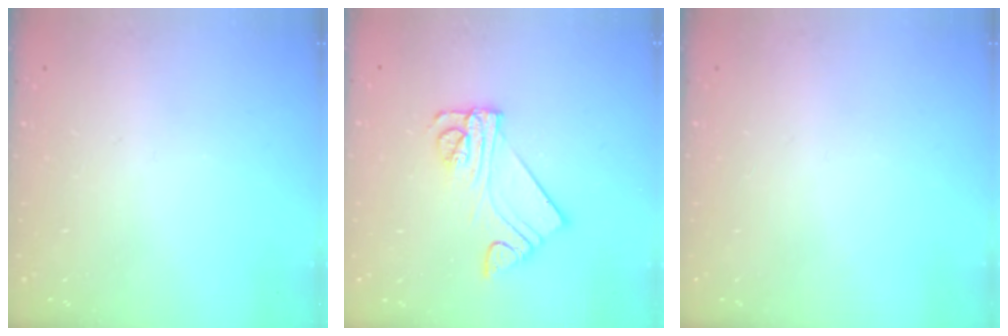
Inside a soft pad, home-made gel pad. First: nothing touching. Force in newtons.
{"total": 9.3, "press": 9.3, "slide": 0.9}
{"total": 0.0}